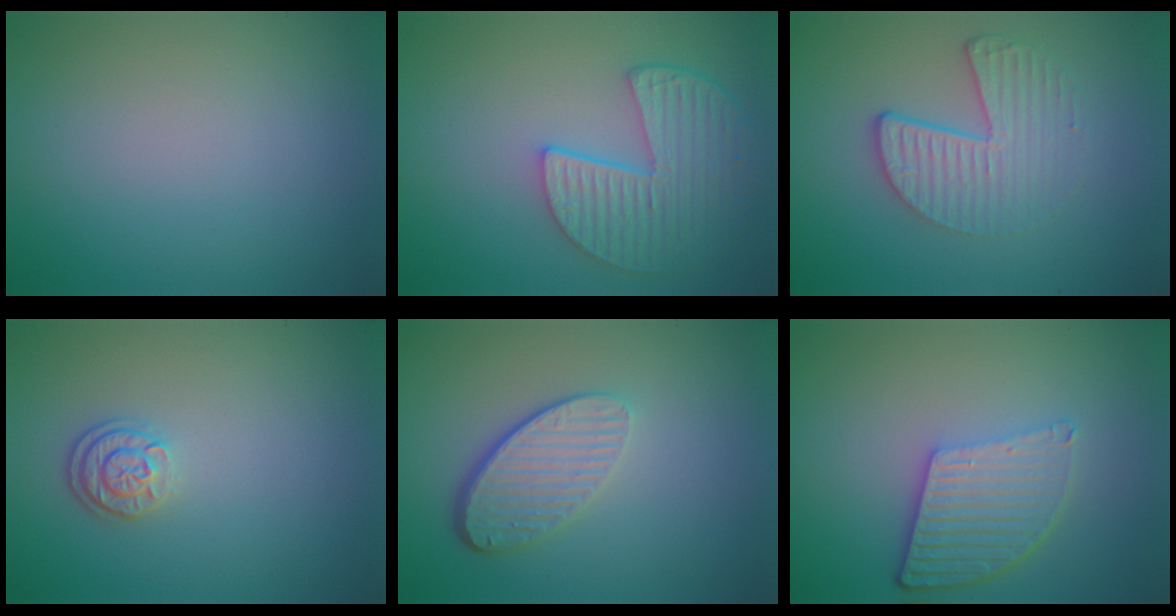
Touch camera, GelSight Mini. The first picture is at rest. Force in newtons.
{"total": 5.4, "press": 4.7, "slide": 2.7}
{"total": 4.5, "press": 3.1, "slide": 3.3}
{"total": 2.3, "press": 2.0, "slide": 1.3}
{"total": 4.4, "press": 3.1, "slide": 3.1}
{"total": 5.4, "press": 3.9, "slide": 3.7}